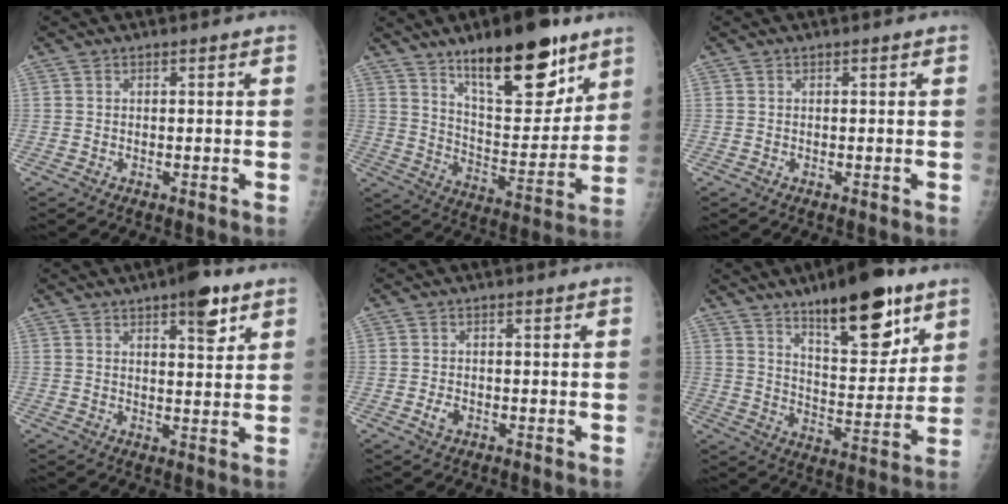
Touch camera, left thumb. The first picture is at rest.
{"total": 20.2, "force": [13.0, 7.4, 13.6], "torque": [-0.161, -0.079, 0.213]}
{"total": 0.0}
{"total": 6.9, "force": [4.2, 2.2, 5.1], "torque": [-0.057, -0.020, 0.055]}
{"total": 1.8, "force": [-0.6, 1.3, 1.2], "torque": [-0.020, 0.001, -0.010]}
{"total": 17.7, "force": [11.0, 6.2, 12.4], "torque": [-0.144, -0.067, 0.177]}